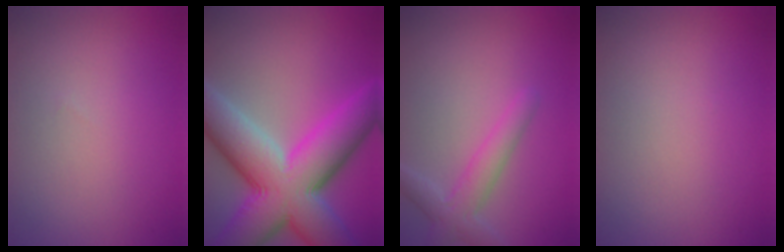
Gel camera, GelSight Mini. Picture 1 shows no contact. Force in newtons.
{"total": 13.8, "press": 13.8, "slide": 0.6}
{"total": 2.8, "press": 2.8, "slide": 0.1}
{"total": 0.0}